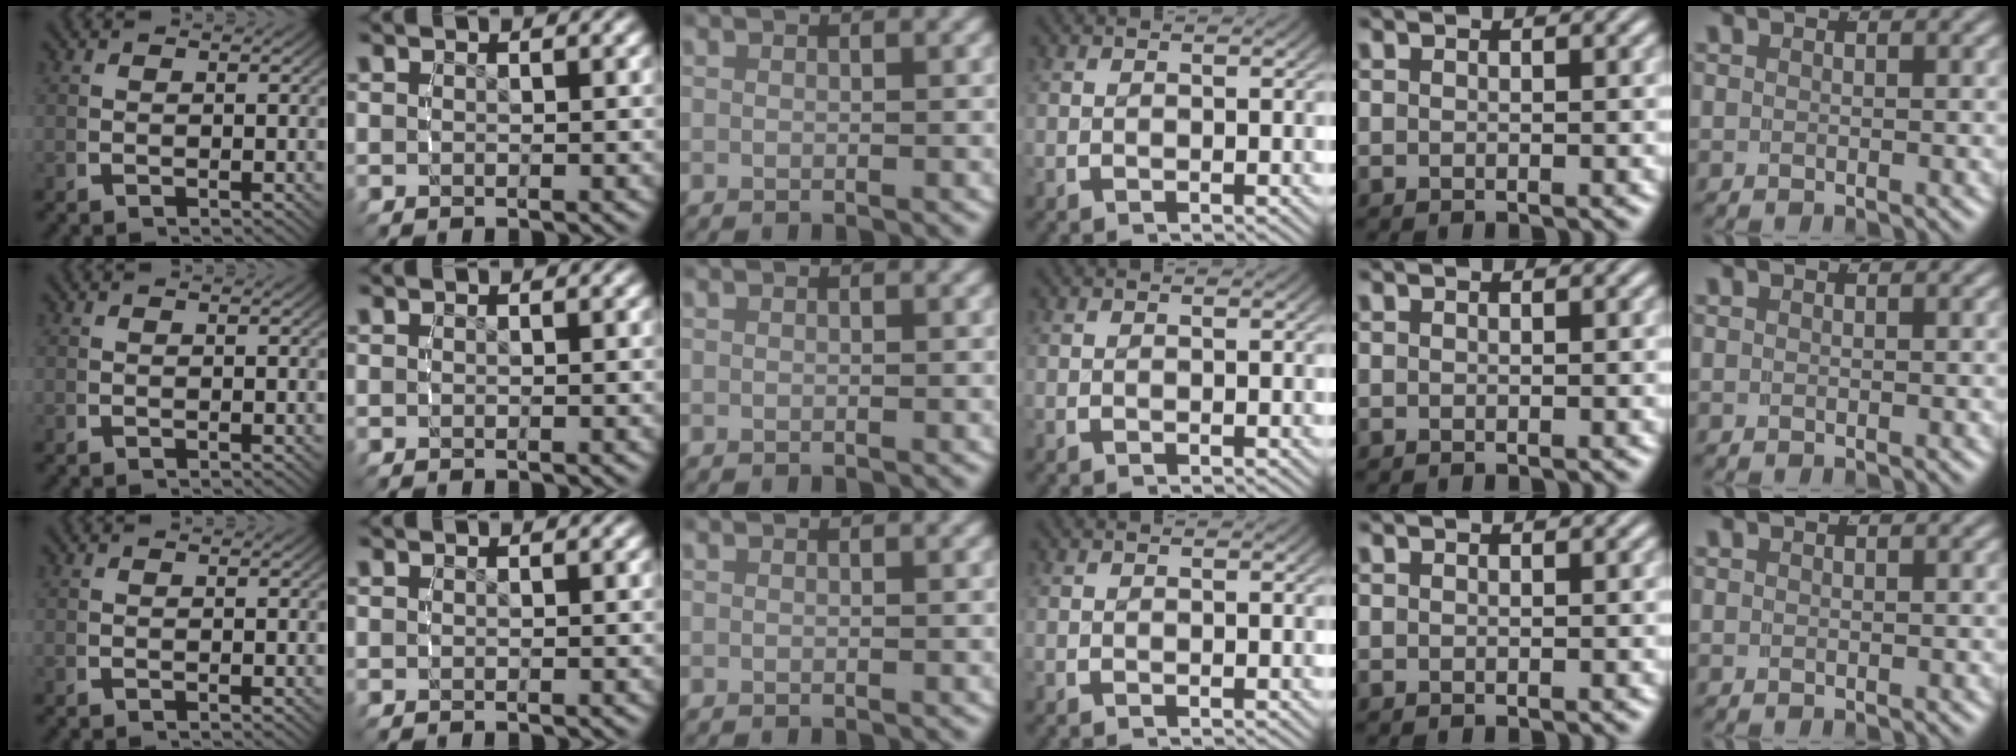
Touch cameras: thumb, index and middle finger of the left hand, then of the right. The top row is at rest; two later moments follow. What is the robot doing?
{"motion": "grasp_and_lifting", "object": "small bumper sticker"}